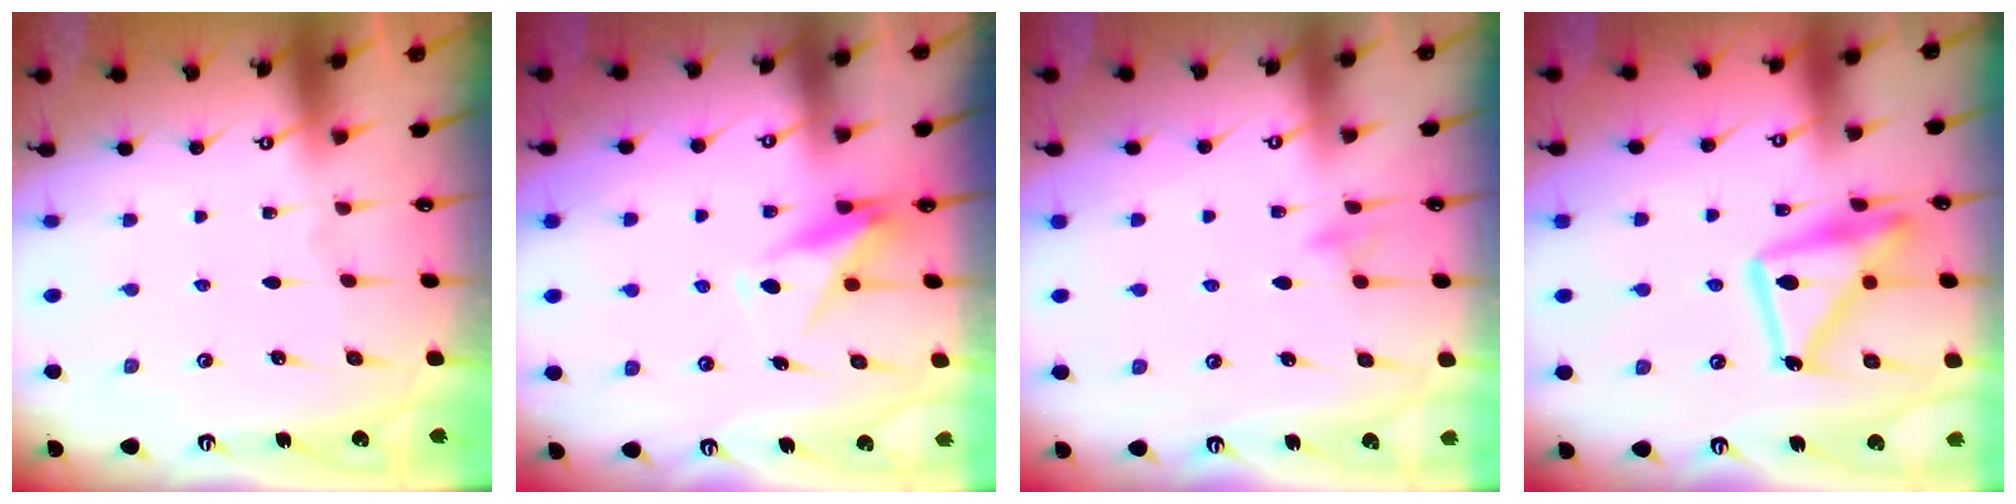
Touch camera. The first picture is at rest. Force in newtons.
{"total": 9.7, "press": 9.7, "slide": 0.7}
{"total": 8.3, "press": 8.2, "slide": 0.9}
{"total": 15.7, "press": 15.6, "slide": 1.2}